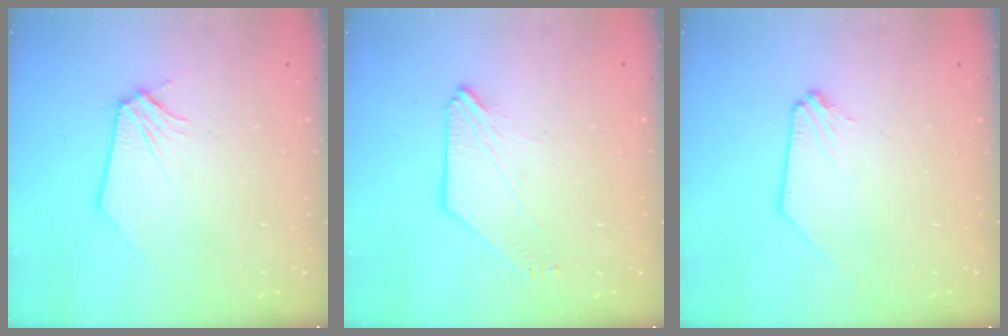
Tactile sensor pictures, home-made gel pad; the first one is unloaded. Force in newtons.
{"total": 3.0, "press": 2.9, "slide": 0.5}
{"total": 0.0}